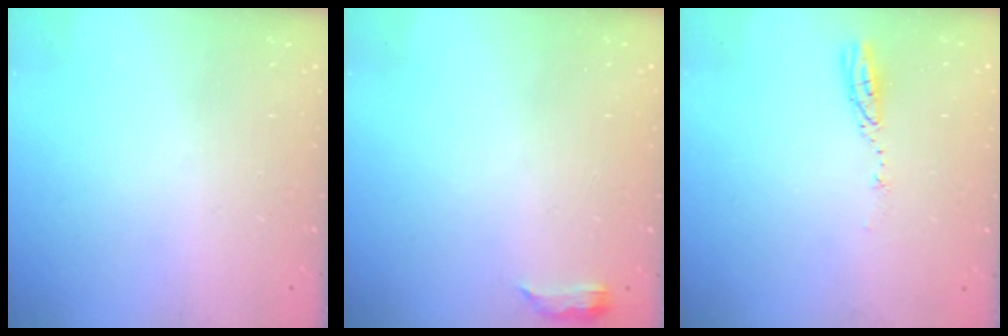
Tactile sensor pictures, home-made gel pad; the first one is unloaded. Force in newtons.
{"total": 5.1, "press": 4.8, "slide": 1.7}
{"total": 3.8, "press": 3.8, "slide": 0.4}